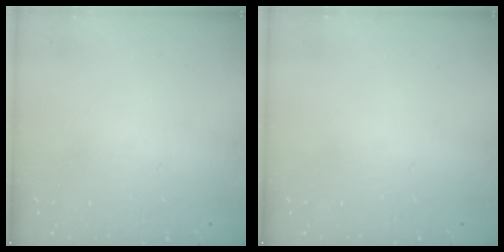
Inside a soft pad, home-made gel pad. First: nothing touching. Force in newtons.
{"total": 0.0}